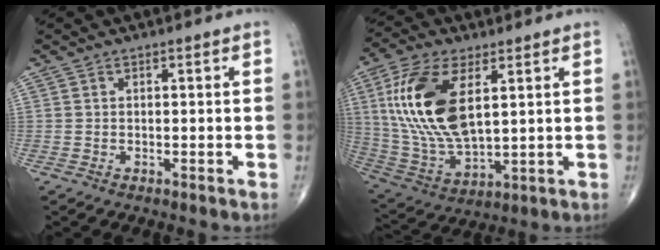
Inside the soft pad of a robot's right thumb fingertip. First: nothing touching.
{"total": 19.1, "force": [4.9, 9.2, 16.0], "torque": [-0.327, -0.019, 0.099]}